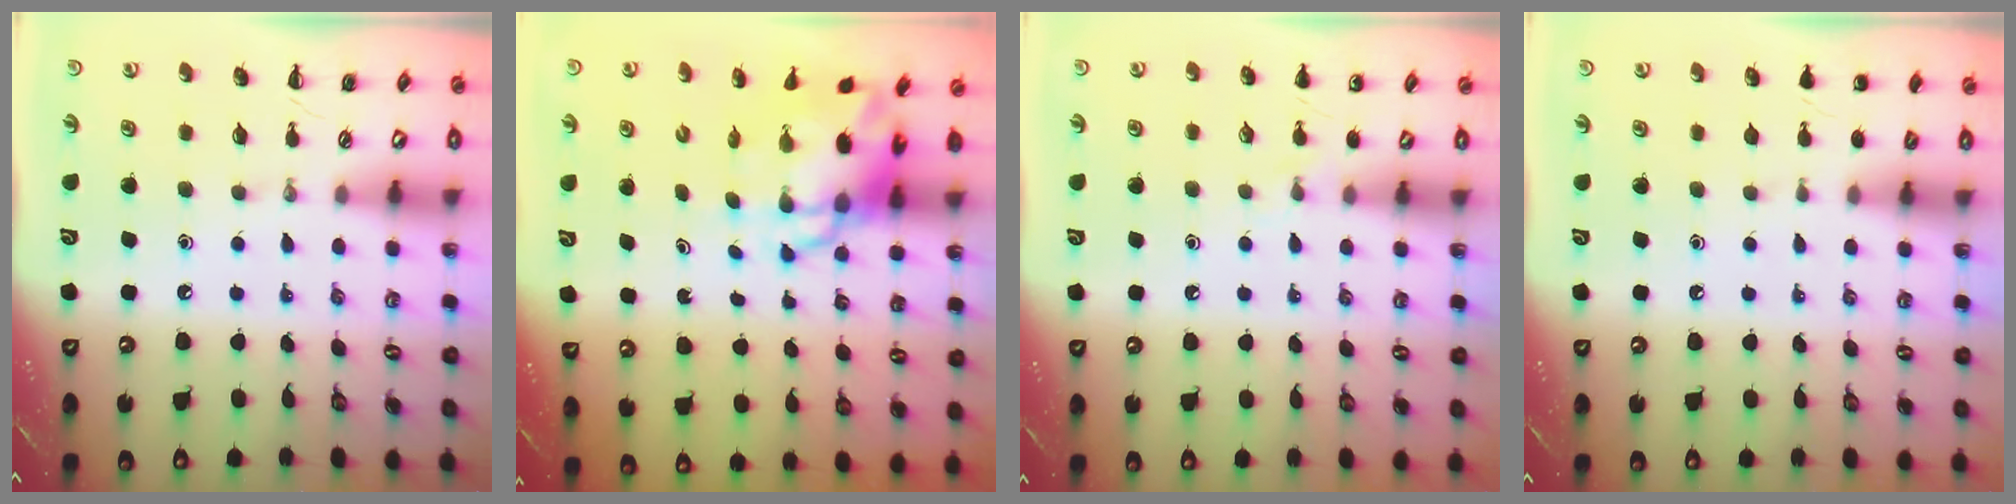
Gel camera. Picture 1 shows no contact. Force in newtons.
{"total": 8.3, "press": 8.0, "slide": 2.2}
{"total": 3.9, "press": 3.7, "slide": 1.3}
{"total": 1.1, "press": 1.0, "slide": 0.2}